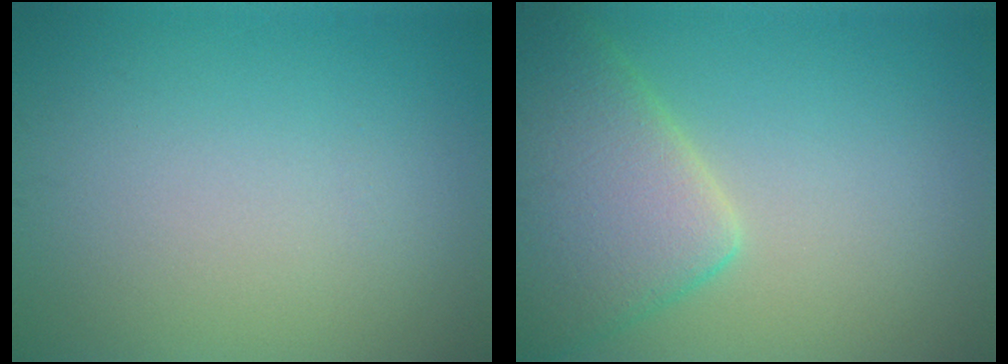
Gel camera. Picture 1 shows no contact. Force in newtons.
{"total": 7.2, "press": 7.2, "slide": 0.5}